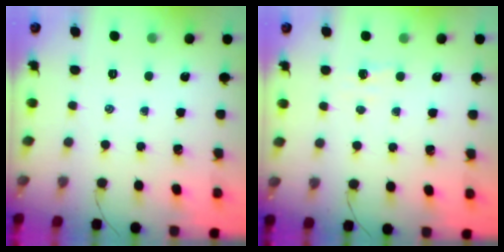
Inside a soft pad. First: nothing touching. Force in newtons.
{"total": 1.8, "press": 1.7, "slide": 0.6}